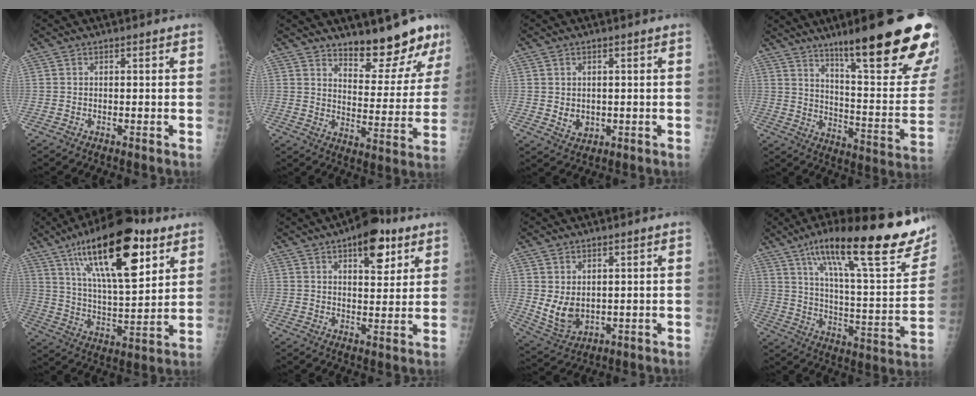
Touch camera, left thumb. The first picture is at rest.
{"total": 13.5, "force": [11.0, 3.9, 6.8], "torque": [-0.048, -0.096, 0.161]}
{"total": 3.4, "force": [0.0, 2.8, 2.1], "torque": [-0.023, -0.005, 0.011]}
{"total": 27.0, "force": [17.3, 4.1, 20.3], "torque": [-0.243, -0.083, 0.257]}
{"total": 23.6, "force": [12.1, 8.4, 18.4], "torque": [-0.277, -0.037, 0.205]}
{"total": 10.5, "force": [5.7, 4.9, 7.4], "torque": [-0.075, -0.022, 0.078]}
{"total": 7.1, "force": [0.9, 4.9, 5.0], "torque": [-0.082, -0.016, 0.038]}
{"total": 30.4, "force": [18.3, 6.8, 23.3], "torque": [-0.323, -0.042, 0.281]}